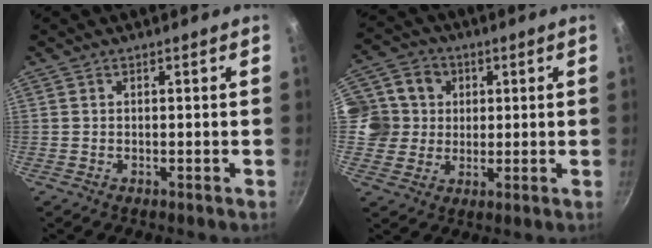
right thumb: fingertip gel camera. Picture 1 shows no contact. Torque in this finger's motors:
{"motor_torque": [0.32, 0.46, 0.88, -0.12, 0.17]}